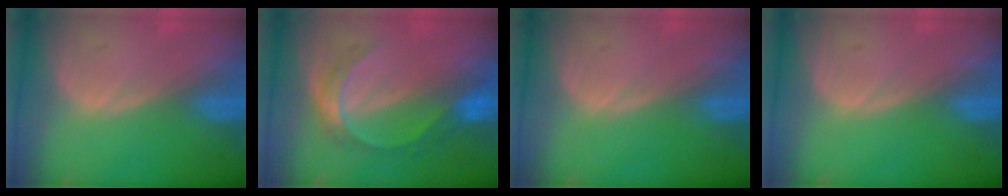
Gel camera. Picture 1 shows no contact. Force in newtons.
{"total": 6.3, "press": 5.4, "slide": 3.2}
{"total": 0.0}
{"total": 0.0}